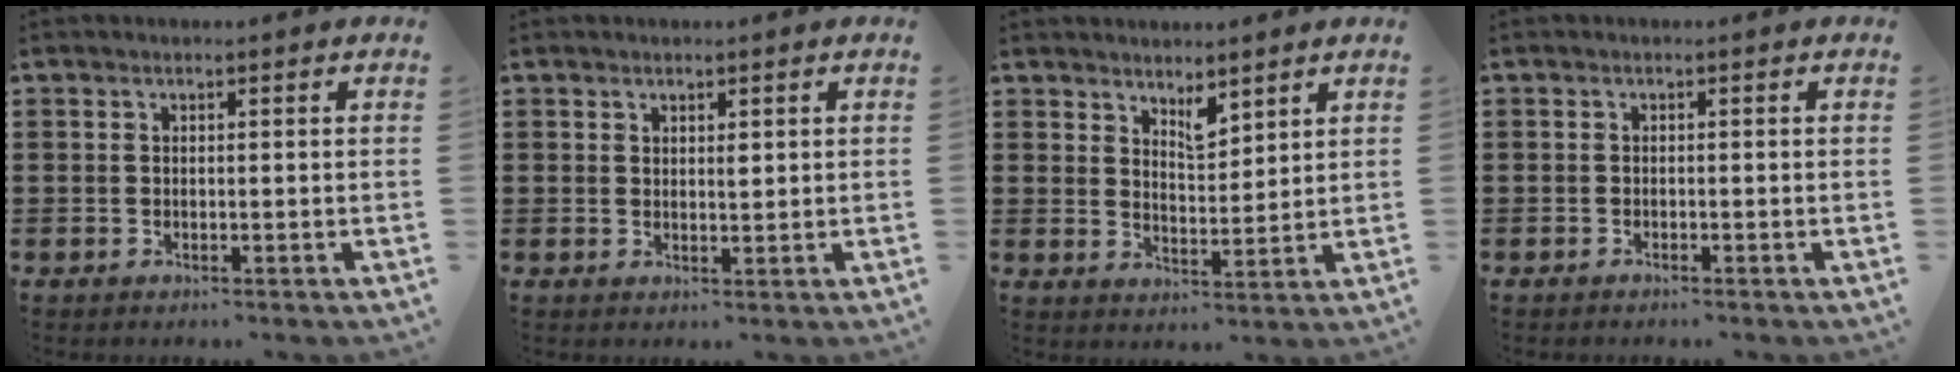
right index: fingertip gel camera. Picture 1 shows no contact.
{"total": 1.3, "force": [0.8, 0.7, 0.8], "torque": [-0.008, 0.001, 0.013]}
{"total": 3.8, "force": [3.4, 1.2, 1.3], "torque": [-0.025, -0.006, 0.061]}
{"total": 0.6, "force": [-0.6, 0.0, 0.1], "torque": [-0.003, -0.003, -0.011]}